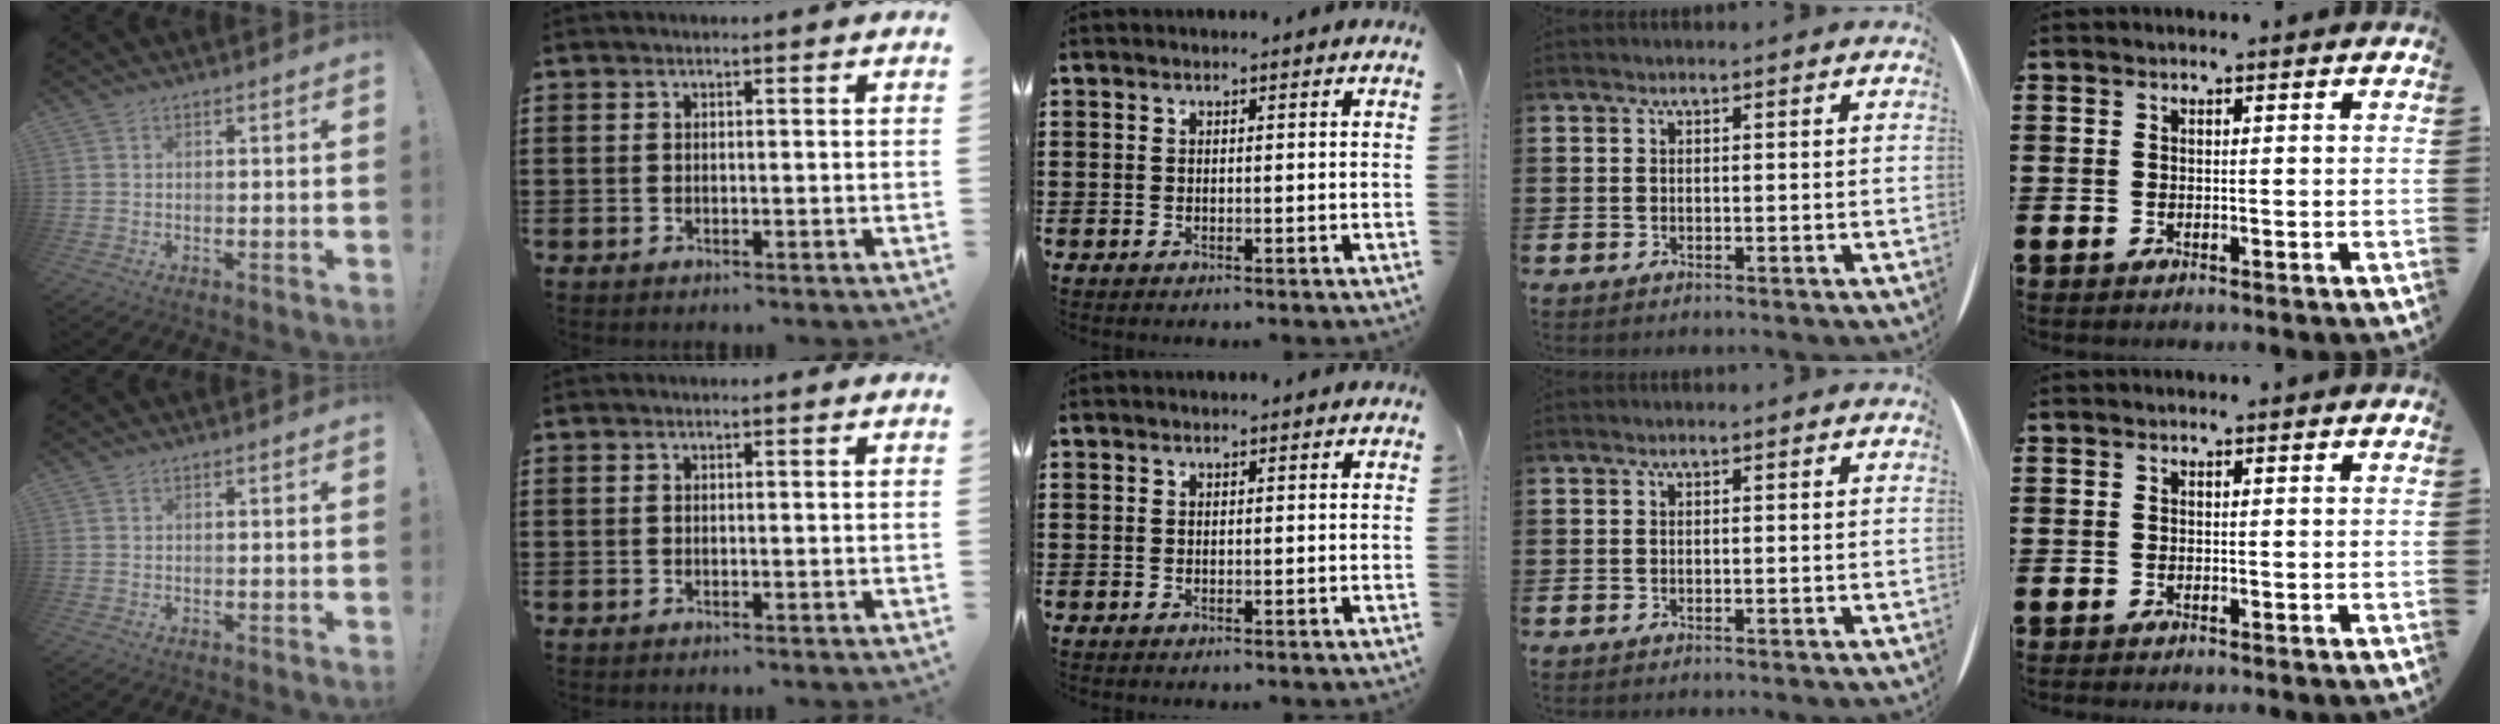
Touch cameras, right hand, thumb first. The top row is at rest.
{}